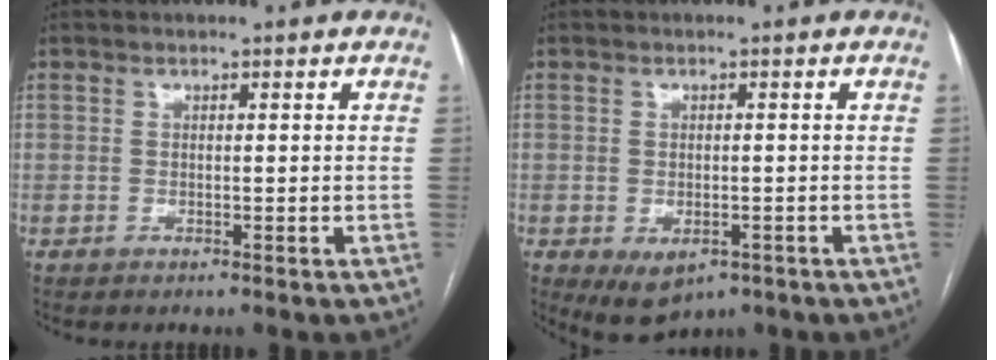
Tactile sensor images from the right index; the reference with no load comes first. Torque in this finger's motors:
{"motor_torque": [0.73, -0.44, 0.22, 0.03]}